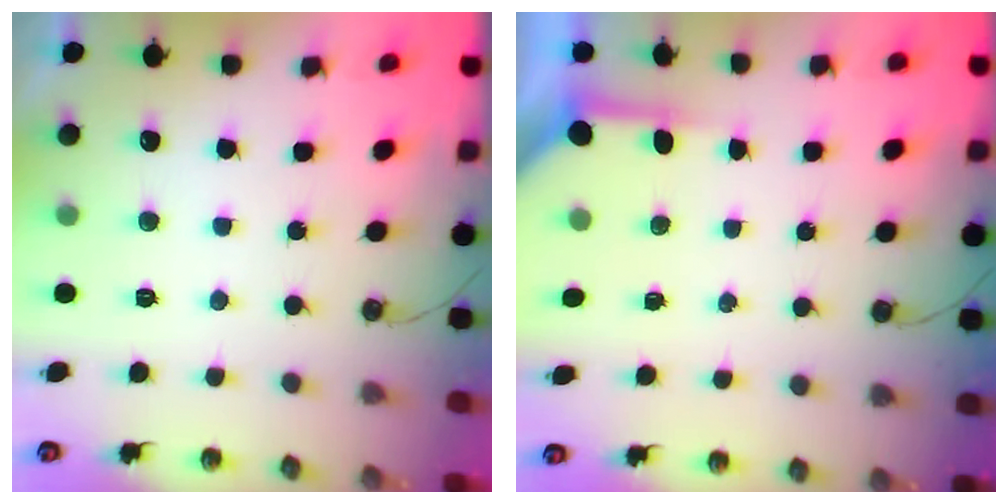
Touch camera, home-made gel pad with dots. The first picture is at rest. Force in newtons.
{"total": 3.9, "press": 3.9, "slide": 0.4}